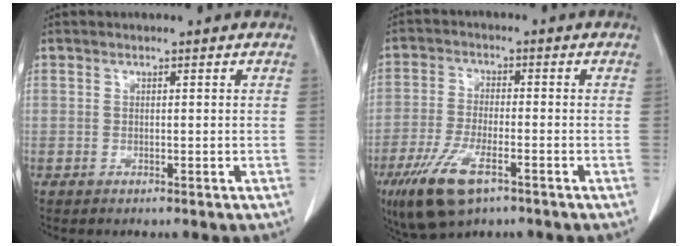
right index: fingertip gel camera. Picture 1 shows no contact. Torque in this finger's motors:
{"motor_torque": [1.52, -0.62, 0.54, 0.17]}